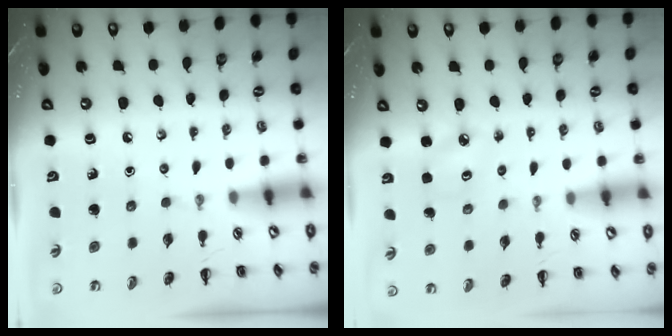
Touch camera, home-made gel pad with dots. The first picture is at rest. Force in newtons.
{"total": 2.8, "press": 2.7, "slide": 0.6}